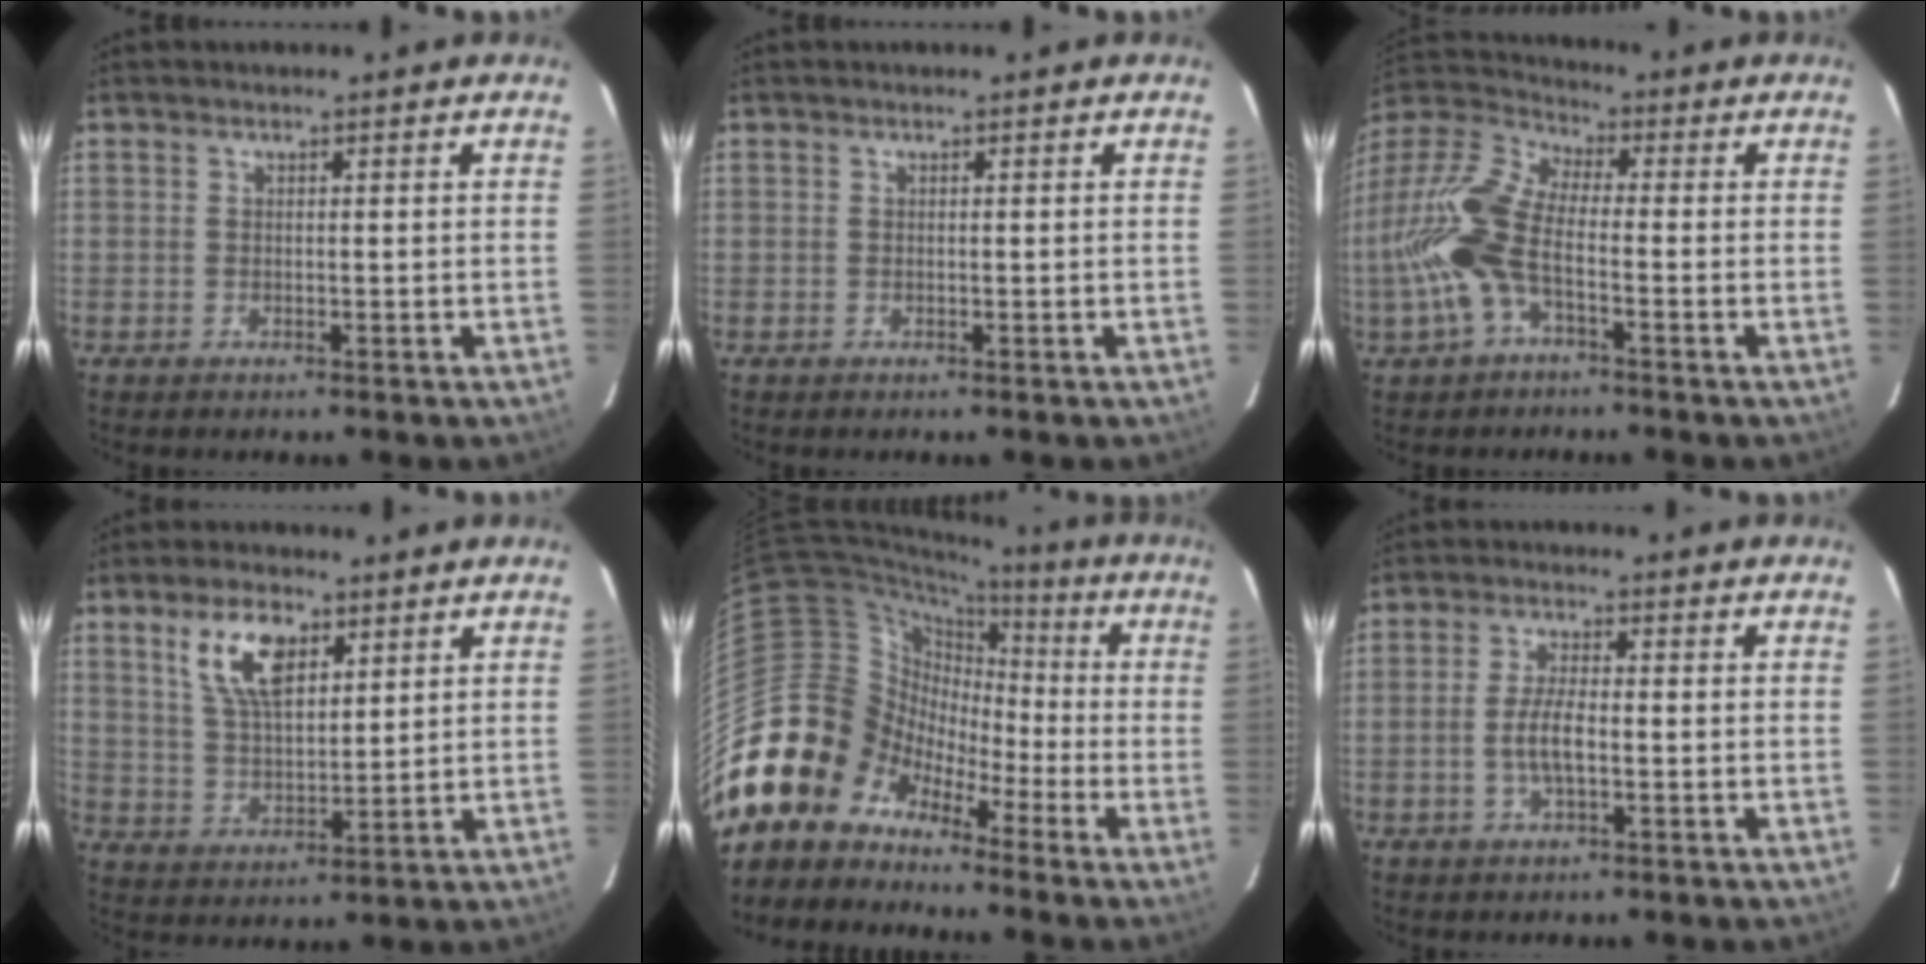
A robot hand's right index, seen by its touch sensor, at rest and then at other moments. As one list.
[{"total": 0.0}, {"total": 14.5, "force": [-3.9, 6.1, 12.6], "torque": [-0.278, 0.005, -0.086]}, {"total": 9.6, "force": [4.8, 4.5, 7.0], "torque": [-0.133, 0.012, 0.098]}, {"total": 13.2, "force": [-8.6, 10.0, 1.3], "torque": [-0.057, 0.043, -0.180]}, {"total": 4.9, "force": [-1.2, 1.3, 4.6], "torque": [-0.094, 0.002, -0.024]}]